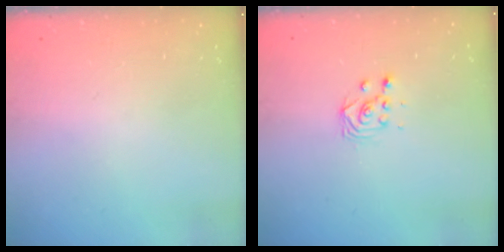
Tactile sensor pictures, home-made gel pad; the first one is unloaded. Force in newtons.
{"total": 2.9, "press": 2.9, "slide": 0.1}